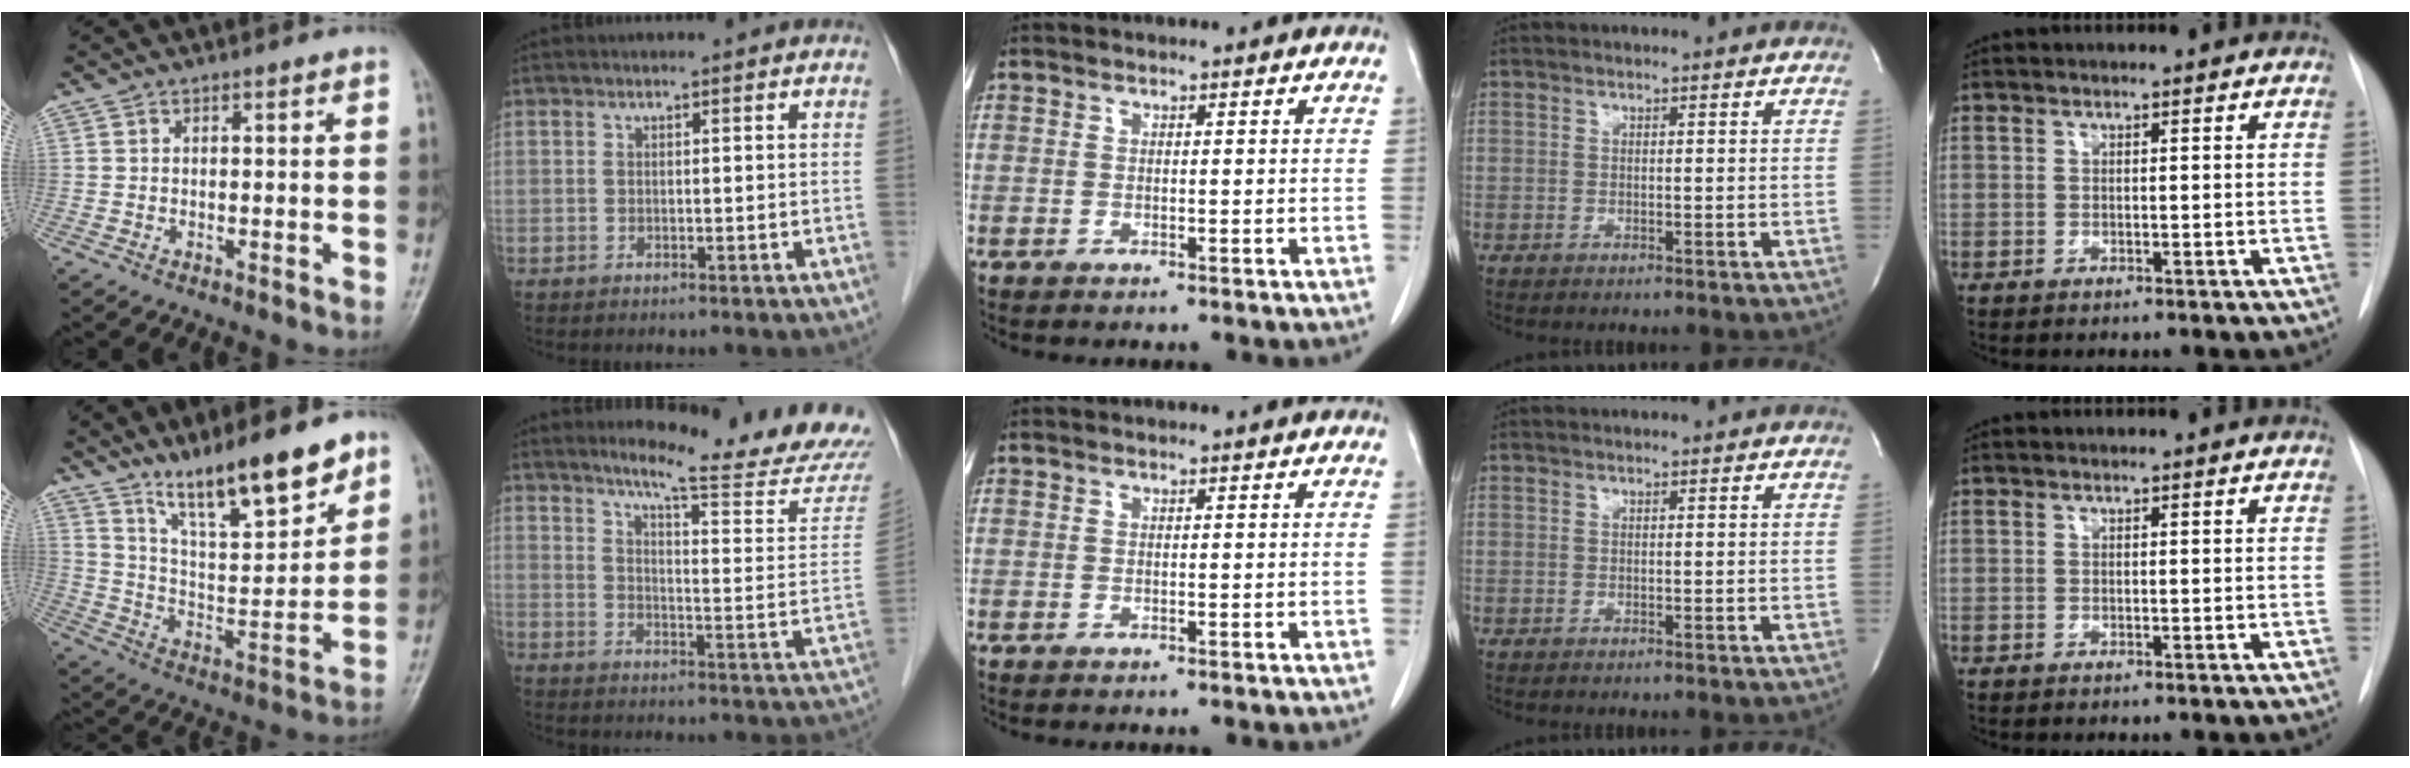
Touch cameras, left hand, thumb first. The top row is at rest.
{"thumb": {"total": 15.6, "force": [11.6, 3.5, 9.9], "torque": [-0.137, -0.075, 0.207]}, "index": {"total": 18.1, "force": [16.5, -0.8, 7.3], "torque": [-0.103, -0.095, 0.201]}}